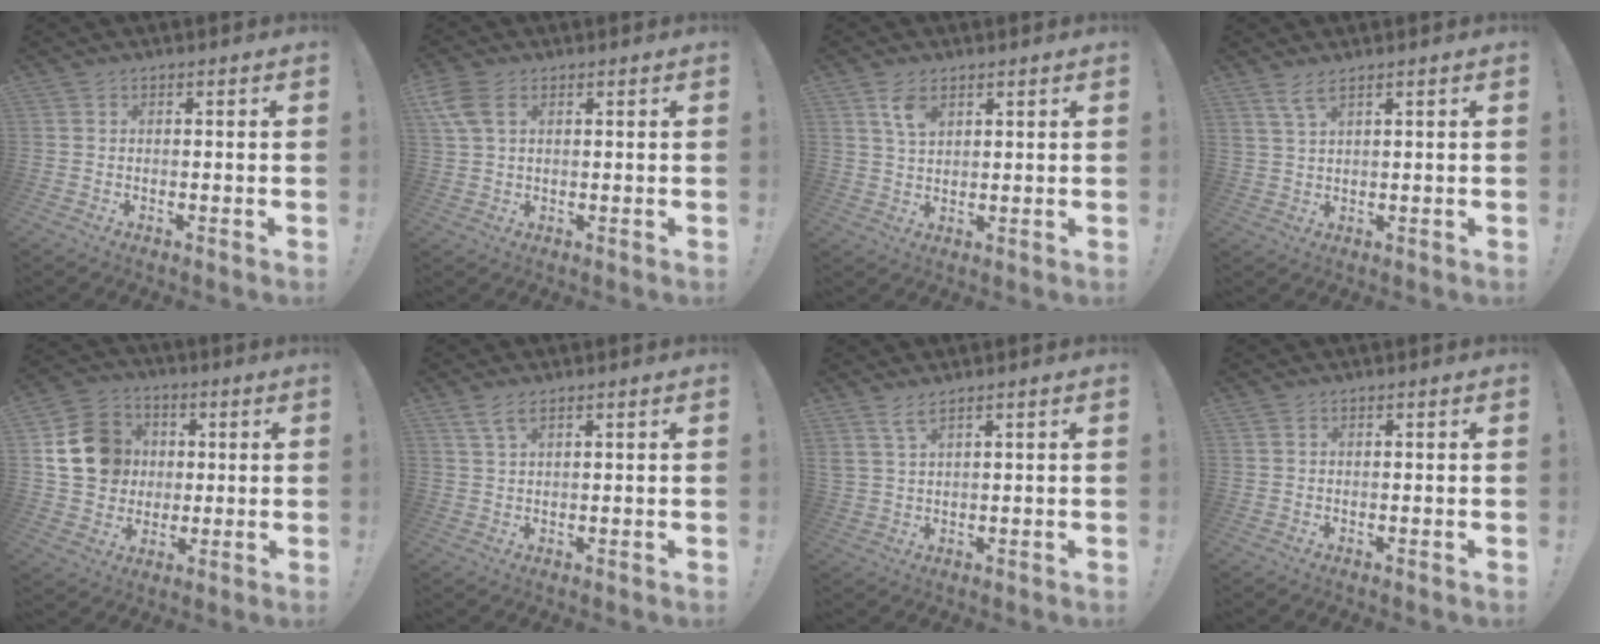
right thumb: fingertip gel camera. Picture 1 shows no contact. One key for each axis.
{"total": 6.7, "fx": 2.8, "fy": 4.0, "fz": 4.5, "tx": -0.097, "ty": -0.005, "tz": 0.053}
{"total": 5.4, "fx": 3.1, "fy": 2.9, "fz": 3.4, "tx": -0.050, "ty": -0.016, "tz": 0.054}
{"total": 4.5, "fx": 3.1, "fy": 0.8, "fz": 3.2, "tx": -0.073, "ty": -0.007, "tz": 0.059}
{"total": 15.1, "fx": 2.3, "fy": 13.4, "fz": 6.5, "tx": -0.089, "ty": 0.007, "tz": 0.056}
{"total": 3.8, "fx": 2.5, "fy": 1.0, "fz": 2.7, "tx": -0.056, "ty": -0.005, "tz": 0.046}
{"total": 4.2, "fx": 3.0, "fy": 0.4, "fz": 2.8, "tx": -0.067, "ty": -0.009, "tz": 0.057}
{"total": 0.0}